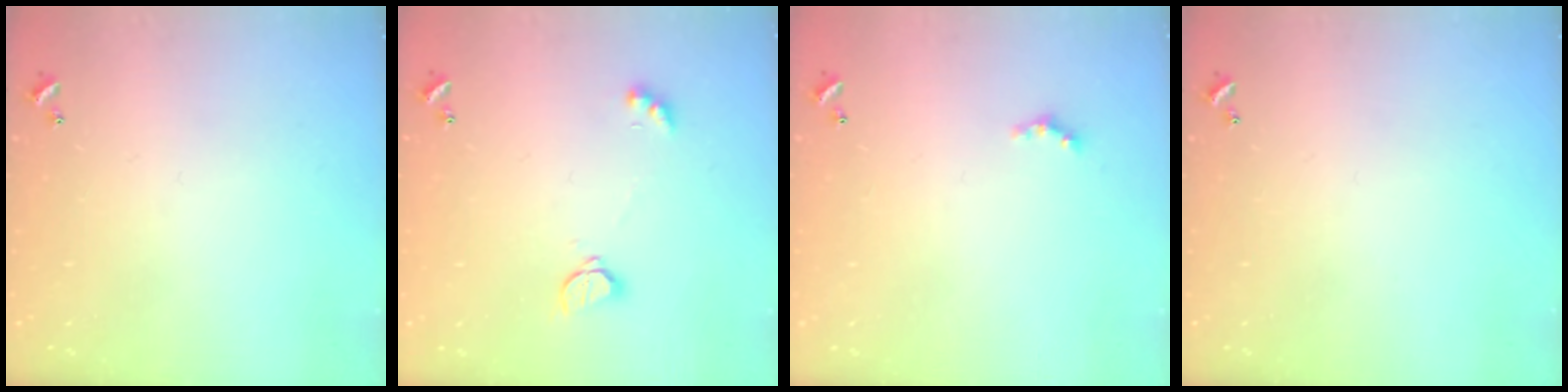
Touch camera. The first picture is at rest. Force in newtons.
{"total": 2.2, "press": 2.2, "slide": 0.2}
{"total": 1.3, "press": 1.2, "slide": 0.4}
{"total": 0.0}